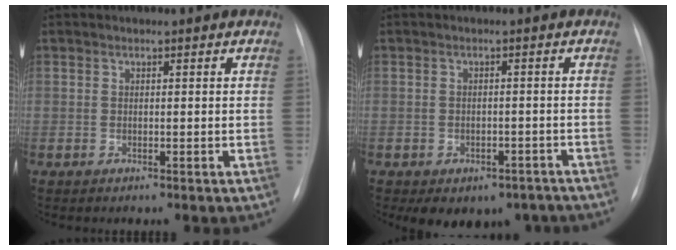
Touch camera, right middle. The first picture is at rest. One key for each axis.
{"total": 8.9, "fx": -6.5, "fy": 5.4, "fz": 3.1, "tx": -0.030, "ty": 0.015, "tz": -0.074}